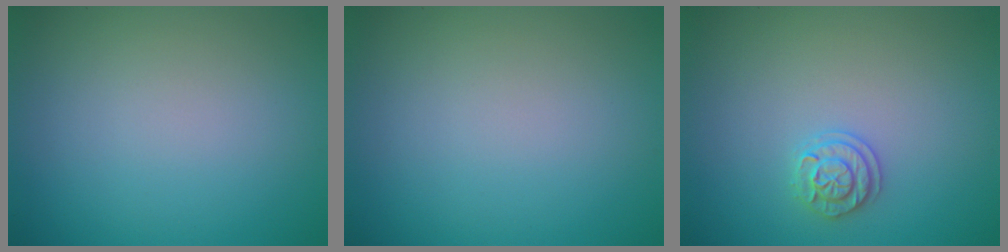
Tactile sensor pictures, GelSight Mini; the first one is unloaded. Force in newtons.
{"total": 0.0}
{"total": 1.8, "press": 1.8, "slide": 0.5}